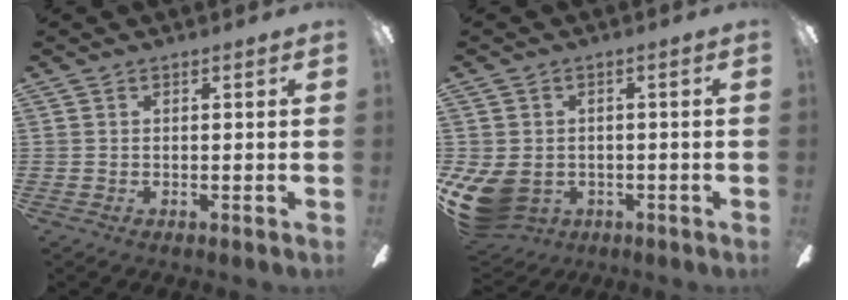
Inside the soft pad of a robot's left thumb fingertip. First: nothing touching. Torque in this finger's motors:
{"motor_torque": [0.23, 2.04, 0.62, -0.58, 0.12]}